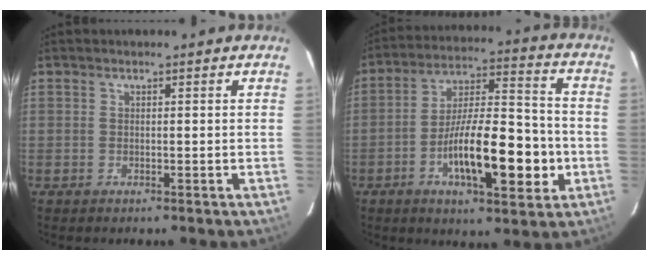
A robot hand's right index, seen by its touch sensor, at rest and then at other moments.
{"total": 16.3, "force": [-4.6, 4.3, 15.0], "torque": [-0.254, 0.011, -0.074]}